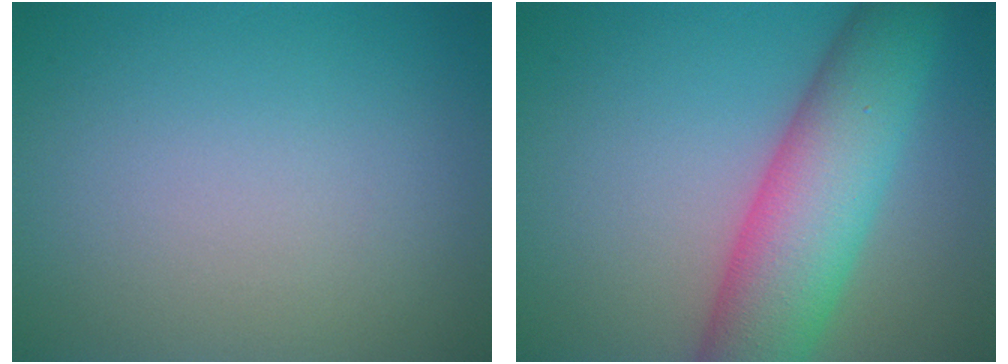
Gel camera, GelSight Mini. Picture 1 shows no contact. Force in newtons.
{"total": 9.1, "press": 9.1, "slide": 0.5}